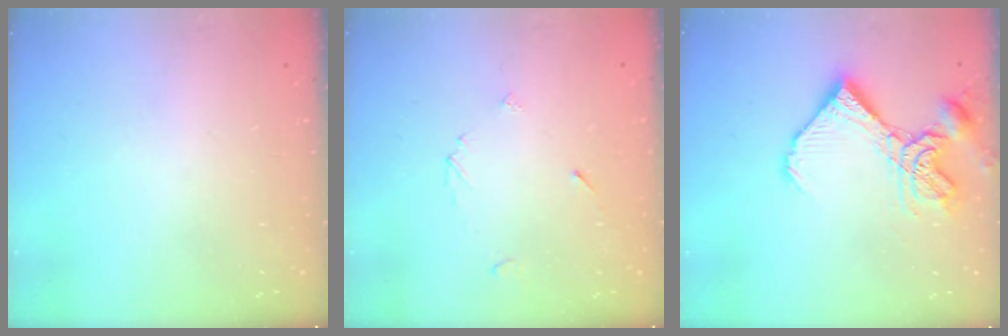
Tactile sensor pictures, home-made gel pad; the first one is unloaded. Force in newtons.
{"total": 2.6, "press": 2.6, "slide": 0.2}
{"total": 13.6, "press": 13.5, "slide": 1.5}